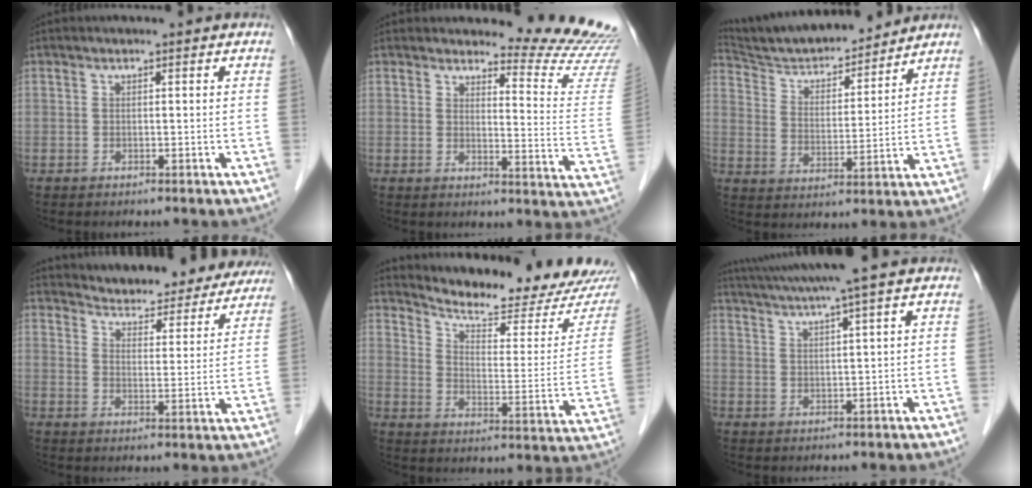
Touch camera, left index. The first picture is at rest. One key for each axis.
{"total": 12.6, "fx": 12.6, "fy": -1.0, "fz": 0.6, "tx": 0.000, "ty": -0.138, "tz": 0.126}
{"total": 14.6, "fx": 13.7, "fy": 2.0, "fz": 4.5, "tx": -0.080, "ty": 0.005, "tz": 0.233}
{"total": 19.4, "fx": 18.4, "fy": 4.9, "fz": 3.9, "tx": -0.031, "ty": -0.027, "tz": 0.221}
{"total": 19.1, "fx": 18.2, "fy": 1.6, "fz": 5.6, "tx": -0.082, "ty": -0.079, "tz": 0.235}
{"total": 10.5, "fx": 8.8, "fy": -2.0, "fz": 5.4, "tx": -0.097, "ty": 0.013, "tz": 0.130}